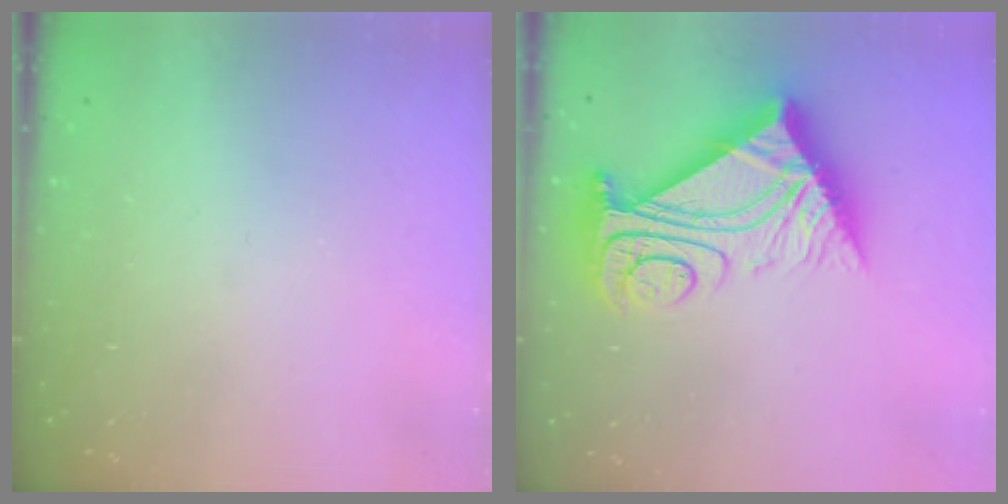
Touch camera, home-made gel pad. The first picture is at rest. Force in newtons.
{"total": 16.2, "press": 16.1, "slide": 1.5}